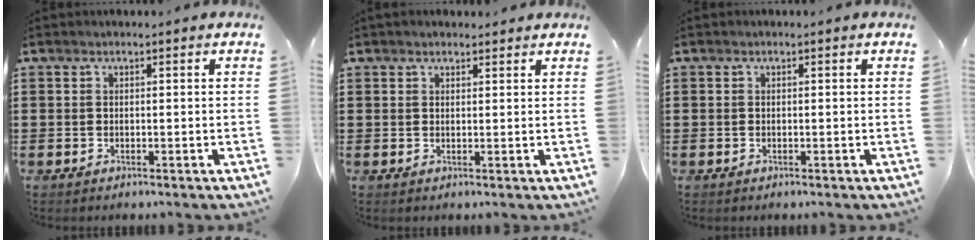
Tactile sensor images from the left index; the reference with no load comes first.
{"total": 1.3, "force": [1.2, 0.5, 0.1], "torque": [-0.005, 0.003, 0.022]}
{"total": 0.0}